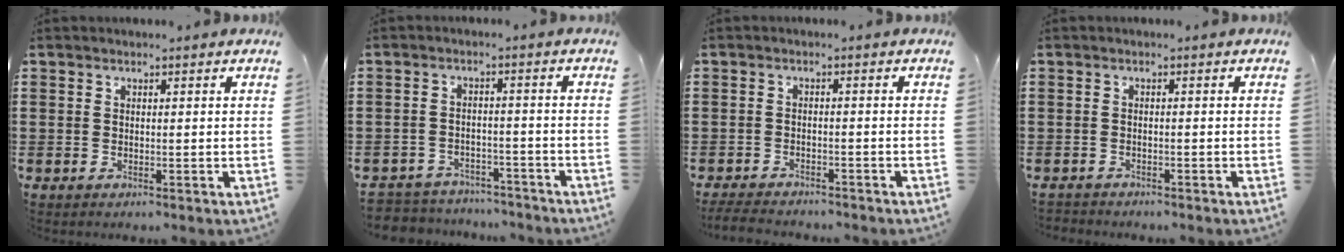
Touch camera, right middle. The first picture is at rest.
{"total": 3.9, "force": [-3.9, 0.5, -0.3], "torque": [-0.004, 0.000, -0.083]}
{"total": 2.7, "force": [-2.7, 0.2, 0.3], "torque": [-0.017, -0.005, -0.058]}
{"total": 1.0, "force": [-1.0, 0.1, 0.0], "torque": [-0.003, 0.000, -0.021]}